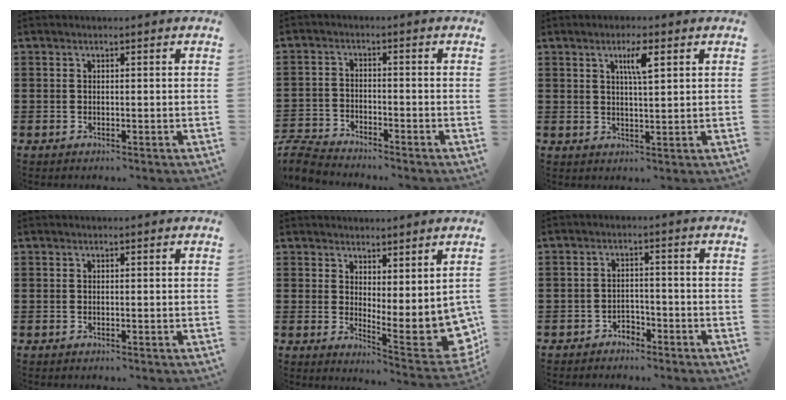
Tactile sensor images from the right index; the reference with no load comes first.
{"total": 4.1, "force": [-4.1, 0.3, 0.5], "torque": [-0.025, -0.002, -0.089]}
{"total": 4.1, "force": [1.9, 0.7, 3.6], "torque": [-0.069, 0.004, 0.026]}
{"total": 0.0}
{"total": 5.5, "force": [2.7, 2.1, 4.3], "torque": [-0.071, -0.032, 0.060]}
{"total": 2.4, "force": [-2.2, 1.0, 0.1], "torque": [-0.009, 0.004, -0.047]}